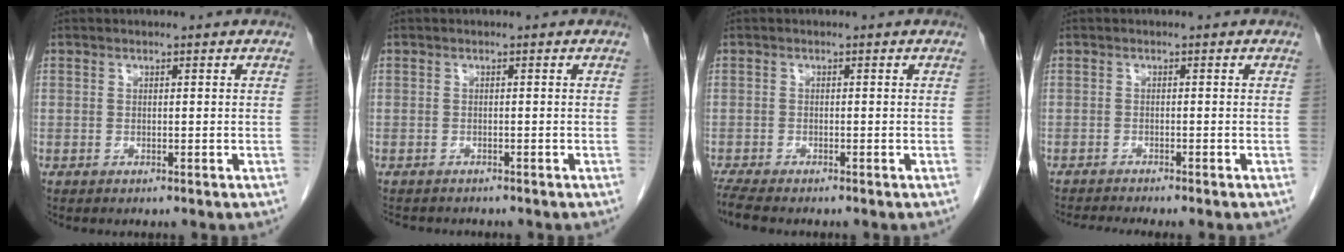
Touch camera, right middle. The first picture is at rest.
{"total": 3.8, "force": [-3.4, 1.2, 1.1], "torque": [-0.017, -0.008, -0.046]}
{"total": 3.5, "force": [-3.1, 0.3, 1.6], "torque": [-0.036, -0.012, -0.053]}
{"total": 4.6, "force": [-4.2, -0.7, 1.8], "torque": [-0.024, -0.013, -0.063]}